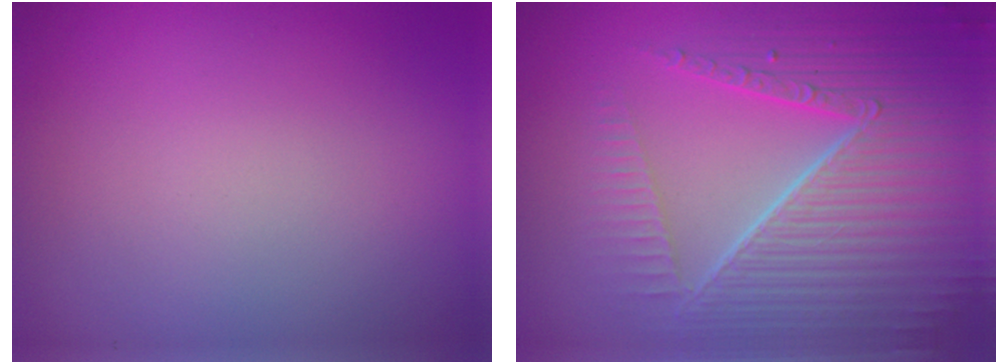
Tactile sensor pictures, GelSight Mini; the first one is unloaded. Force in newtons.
{"total": 8.5, "press": 5.9, "slide": 6.1}